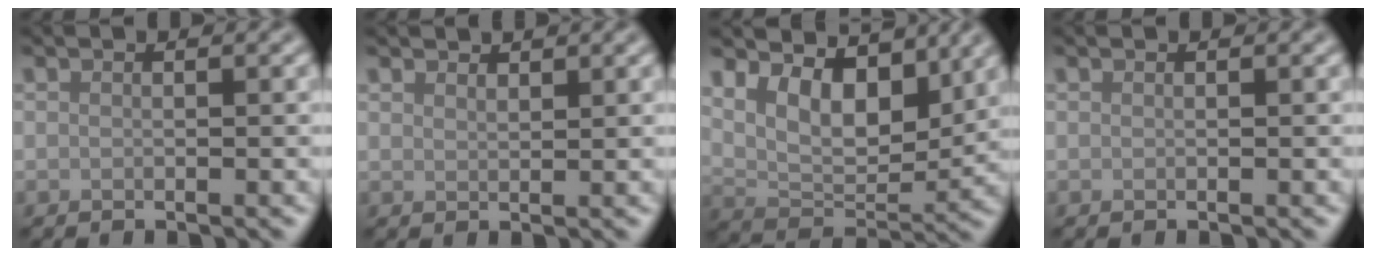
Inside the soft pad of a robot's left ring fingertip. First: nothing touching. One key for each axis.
{"total": 1.6, "fx": 1.5, "fy": 0.4, "fz": 0.2, "tx": -0.006, "ty": 0.004, "tz": 0.028}
{"total": 7.1, "fx": 3.6, "fy": 3.8, "fz": 4.9, "tx": -0.084, "ty": -0.012, "tz": 0.059}
{"total": 0.0}